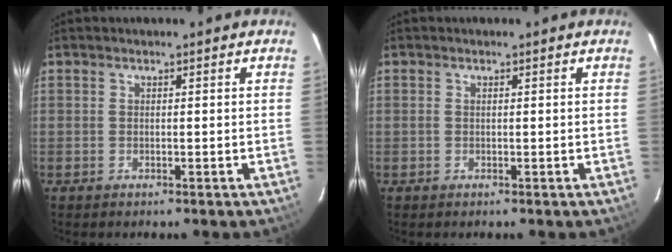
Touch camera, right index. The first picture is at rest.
{"total": 0.0}